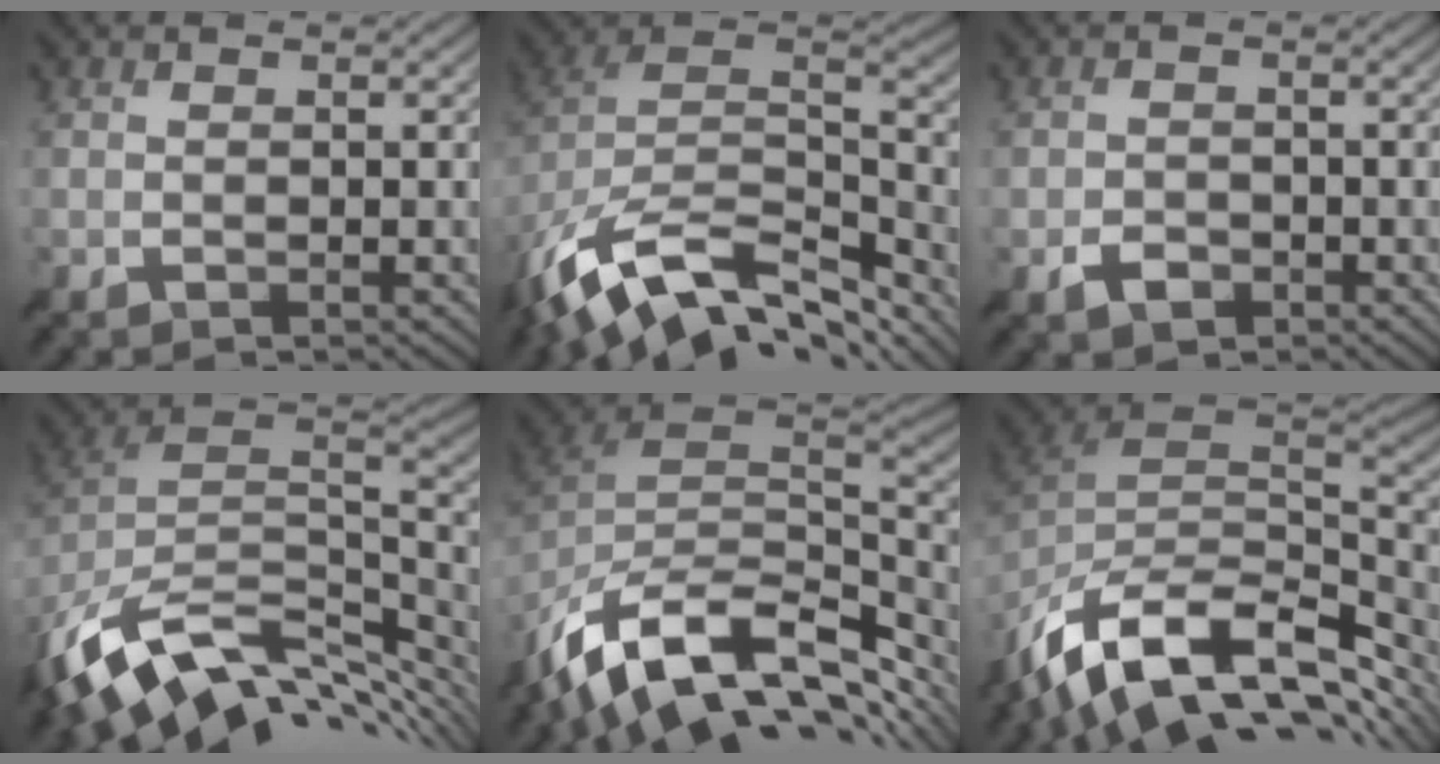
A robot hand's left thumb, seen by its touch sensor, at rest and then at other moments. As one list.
[{"total": 14.9, "force": [-8.2, 8.1, 9.5], "torque": [-0.226, -0.033, -0.124]}, {"total": 2.0, "force": [-1.2, 1.3, 0.7], "torque": [-0.016, -0.003, -0.022]}, {"total": 14.2, "force": [-5.1, 8.6, 10.1], "torque": [-0.226, -0.031, -0.072]}, {"total": 15.4, "force": [-6.9, 9.5, 9.8], "torque": [-0.234, -0.045, -0.105]}, {"total": 15.6, "force": [-7.2, 9.4, 10.2], "torque": [-0.243, -0.040, -0.111]}]